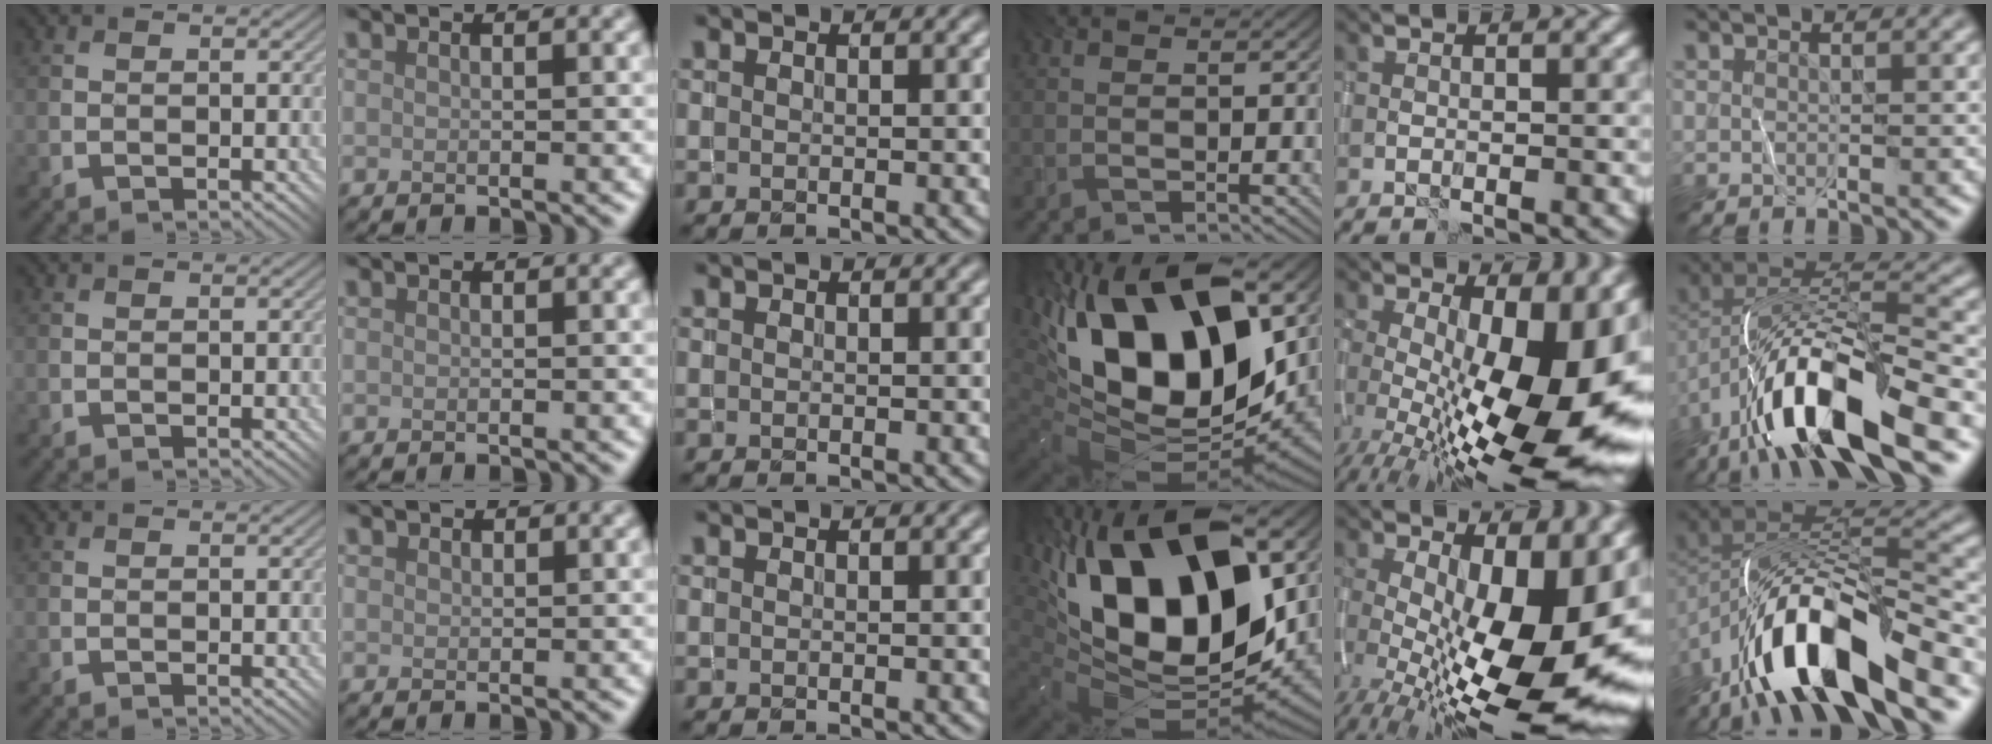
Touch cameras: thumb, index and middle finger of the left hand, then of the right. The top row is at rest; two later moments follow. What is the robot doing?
{"motion": "wrap", "object": "yarn"}